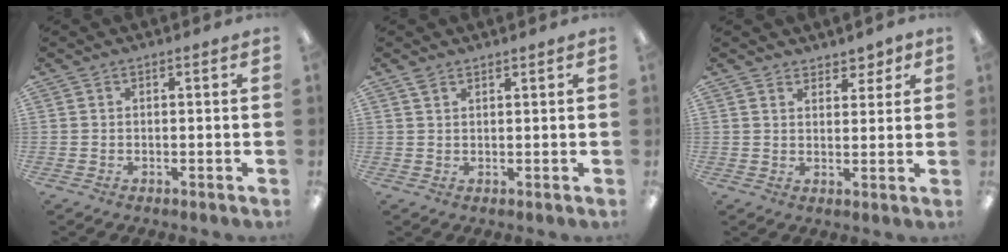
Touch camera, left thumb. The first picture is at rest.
{"total": 1.6, "force": [1.4, 0.4, 0.7], "torque": [-0.017, -0.001, 0.026]}
{"total": 3.9, "force": [3.4, 1.9, 0.4], "torque": [0.009, -0.020, 0.059]}